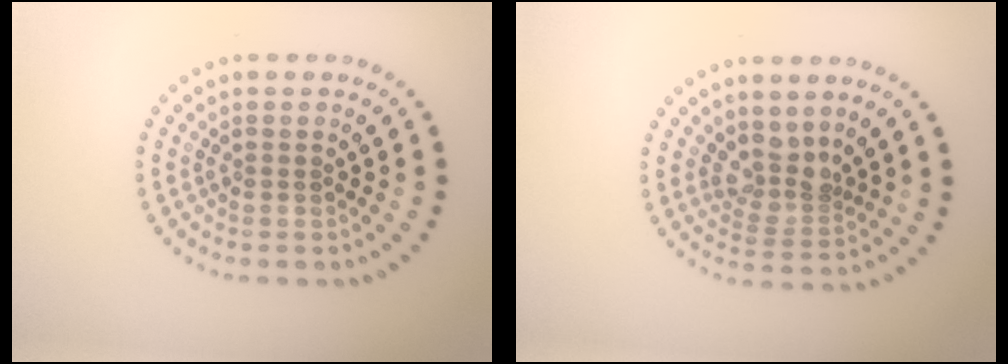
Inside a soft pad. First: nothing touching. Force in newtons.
{"total": 2.6, "press": 1.9, "slide": 1.8}